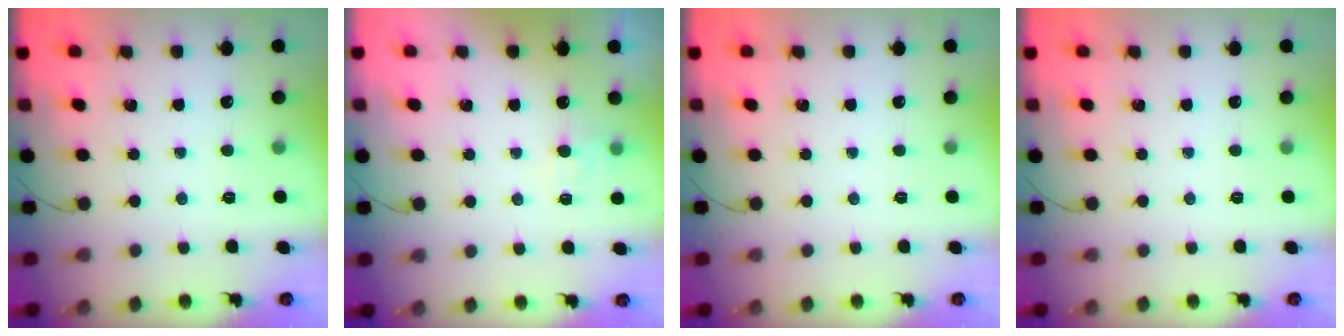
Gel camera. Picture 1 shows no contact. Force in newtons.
{"total": 2.5, "press": 2.1, "slide": 1.5}
{"total": 0.0}
{"total": 0.0}